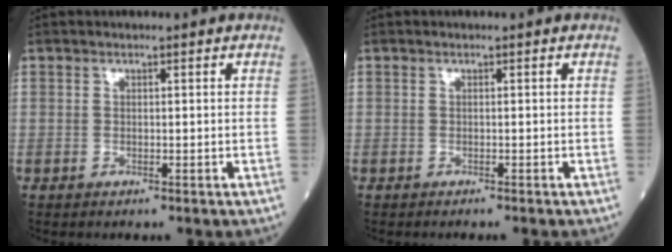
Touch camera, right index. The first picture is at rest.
{"total": 1.6, "force": [-1.5, 0.0, 0.7], "torque": [-0.009, 0.002, -0.018]}